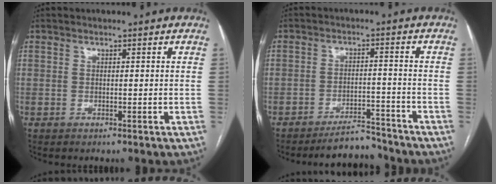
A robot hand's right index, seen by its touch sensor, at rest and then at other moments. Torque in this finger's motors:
{"motor_torque": [-0.20, 0.01, -0.26, -0.08]}